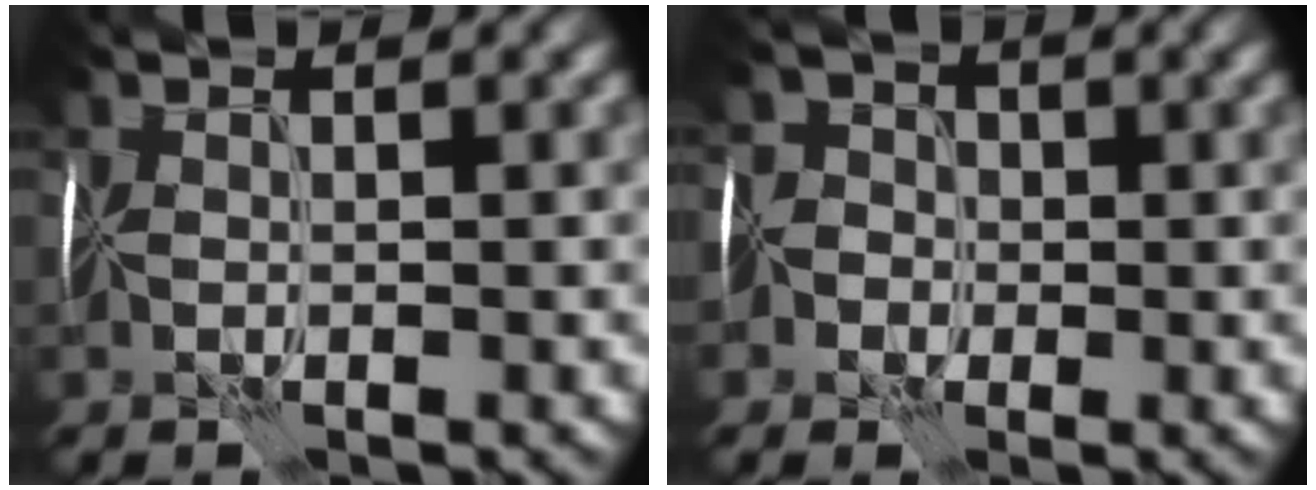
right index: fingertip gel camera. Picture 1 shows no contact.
{"total": 4.3, "force": [-1.5, 3.9, 1.2], "torque": [0.002, 0.015, -0.061]}